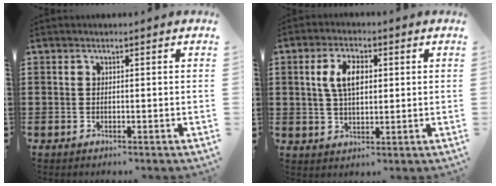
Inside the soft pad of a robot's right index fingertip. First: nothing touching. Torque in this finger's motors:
{"motor_torque": [0.60, 0.46, 0.26, 0.11]}